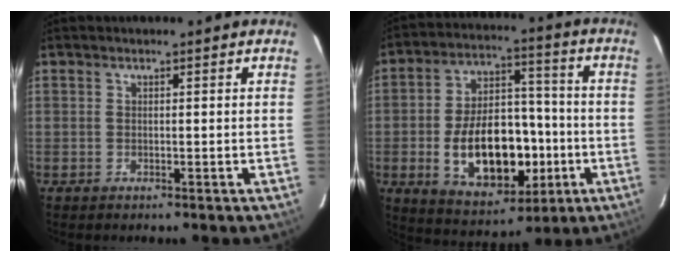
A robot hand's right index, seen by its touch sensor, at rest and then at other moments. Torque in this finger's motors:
{"motor_torque": [1.35, -0.79, 1.06, 0.21]}